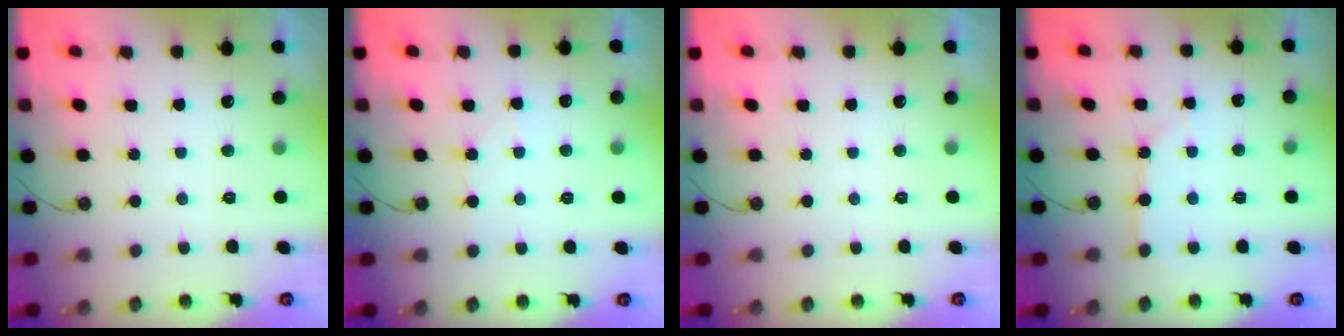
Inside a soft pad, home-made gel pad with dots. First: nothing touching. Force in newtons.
{"total": 3.1, "press": 3.1, "slide": 0.5}
{"total": 0.0}
{"total": 2.6, "press": 2.6, "slide": 0.3}